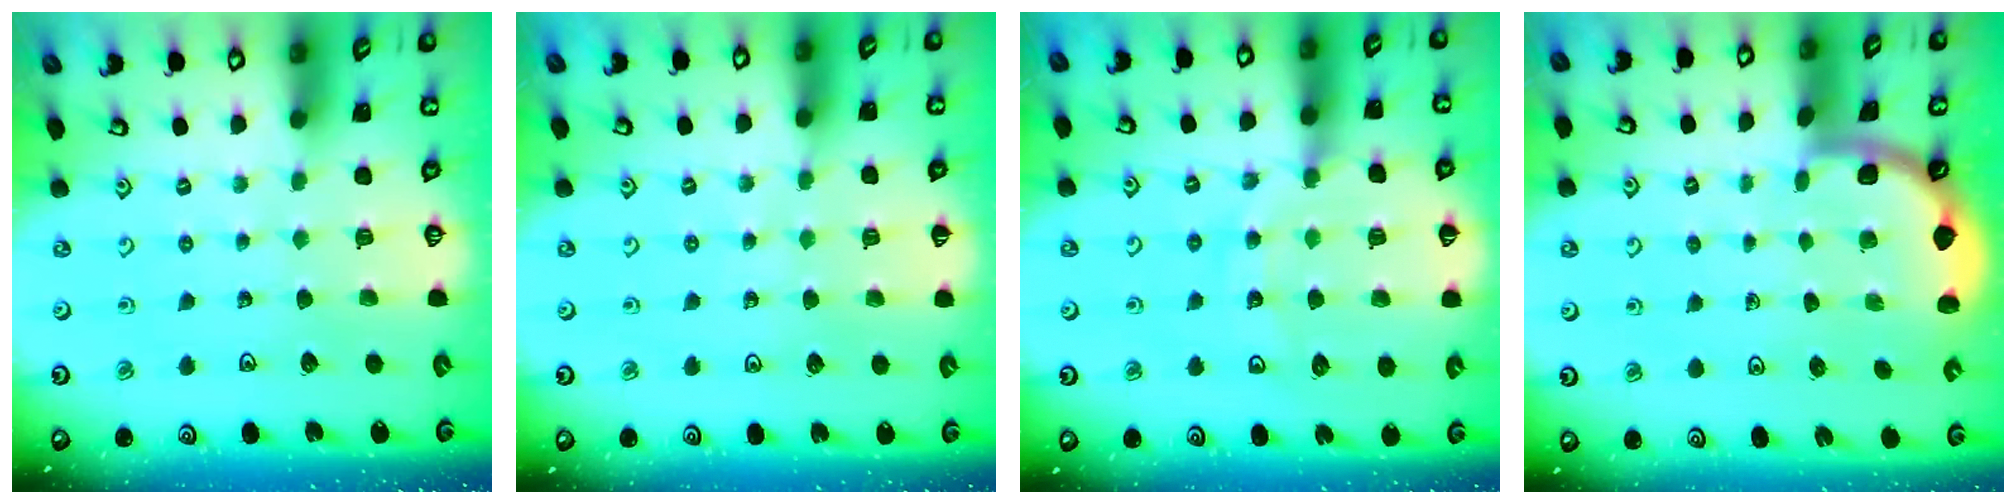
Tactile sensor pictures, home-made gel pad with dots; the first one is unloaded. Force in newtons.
{"total": 3.2, "press": 3.1, "slide": 0.4}
{"total": 12.6, "press": 12.2, "slide": 3.1}
{"total": 1.5, "press": 1.5, "slide": 0.0}